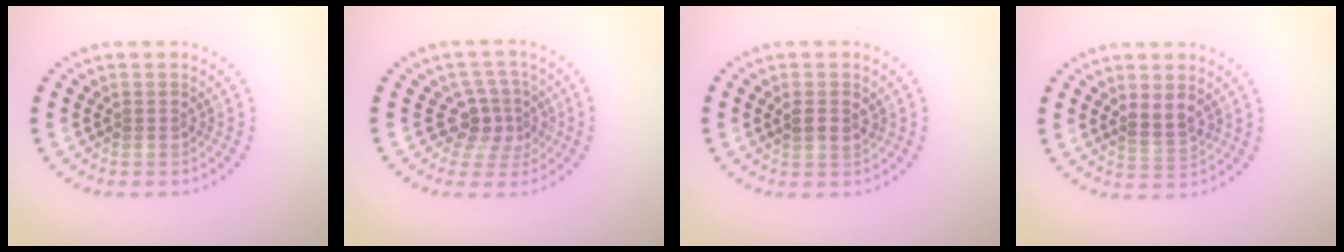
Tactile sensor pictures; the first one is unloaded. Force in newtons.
{"total": 2.9, "press": 2.4, "slide": 1.7}
{"total": 1.8, "press": 1.8, "slide": 0.5}
{"total": 2.0, "press": 1.8, "slide": 0.8}